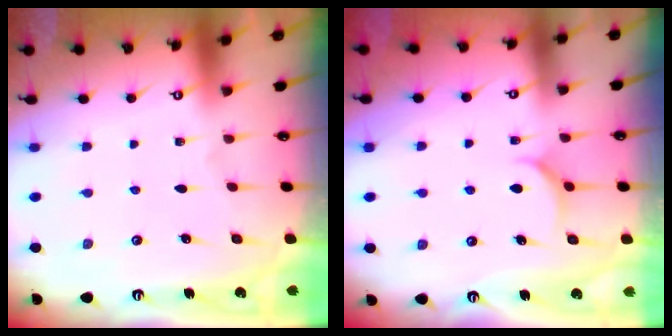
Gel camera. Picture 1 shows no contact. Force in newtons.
{"total": 5.1, "press": 5.0, "slide": 0.7}